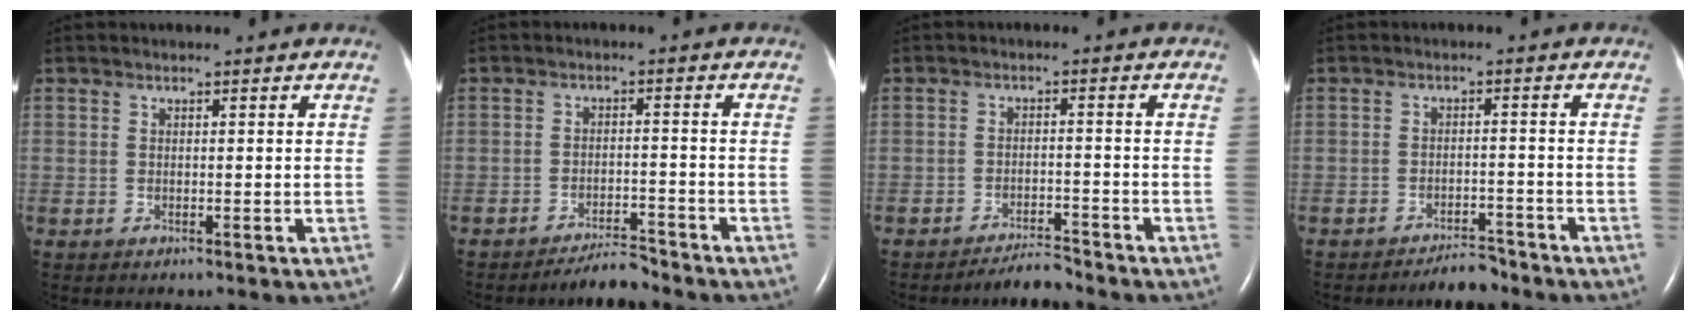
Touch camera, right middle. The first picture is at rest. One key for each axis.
{"total": 3.6, "fx": -3.6, "fy": 0.0, "fz": 0.6, "tx": -0.012, "ty": -0.014, "tz": -0.061}
{"total": 3.2, "fx": -3.2, "fy": -0.1, "fz": 0.4, "tx": -0.009, "ty": -0.016, "tz": -0.054}
{"total": 3.5, "fx": -3.3, "fy": 0.8, "fz": 0.8, "tx": -0.014, "ty": -0.005, "tz": -0.054}